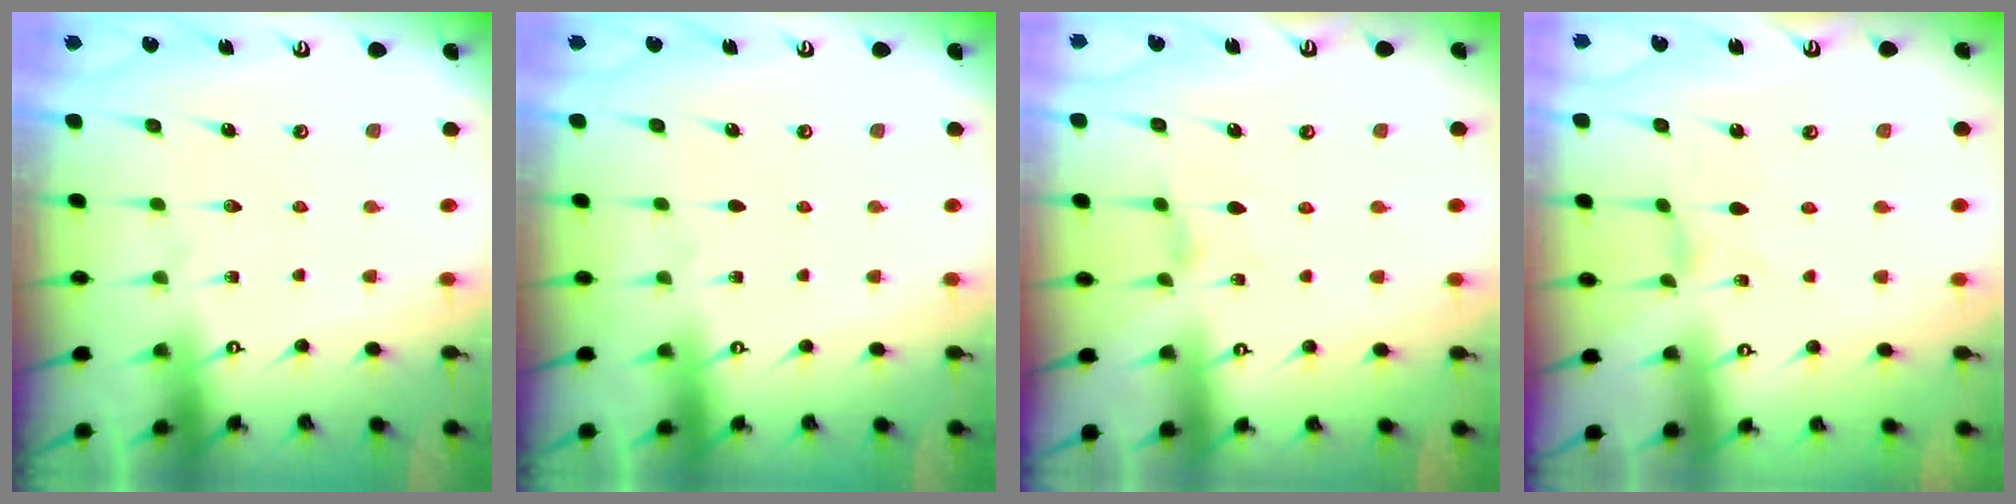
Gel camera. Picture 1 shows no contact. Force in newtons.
{"total": 0.0}
{"total": 1.9, "press": 1.9, "slide": 0.4}
{"total": 0.0}